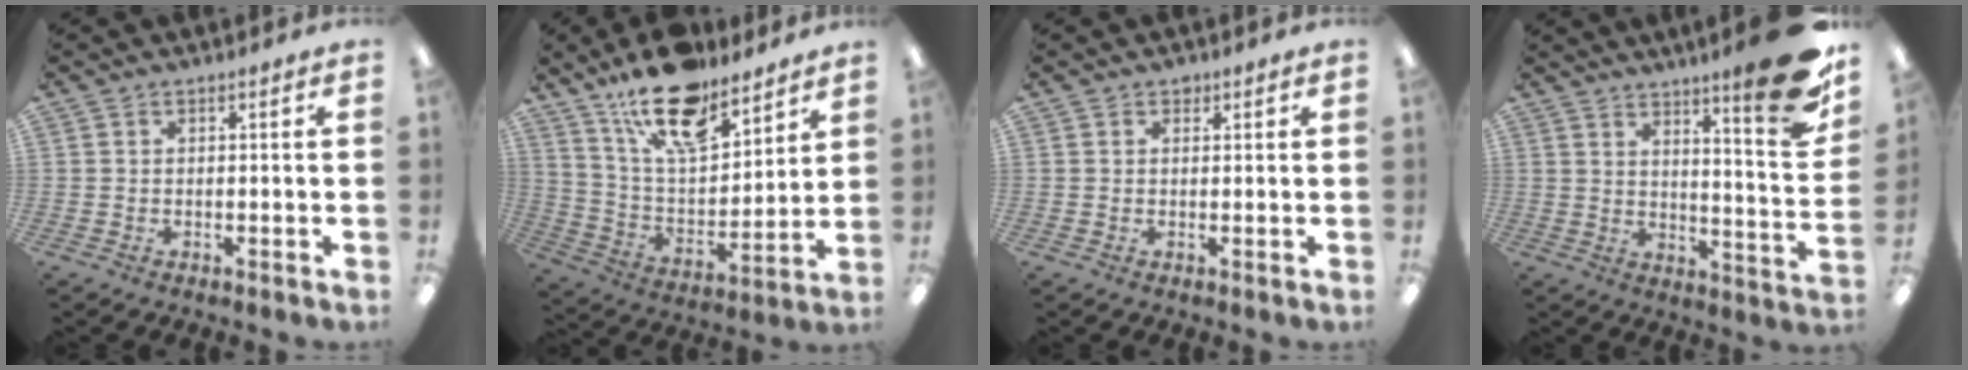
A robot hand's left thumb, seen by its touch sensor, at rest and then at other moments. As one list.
[{"total": 19.0, "force": [13.7, 7.9, 10.5], "torque": [-0.182, -0.074, 0.240]}, {"total": 1.1, "force": [0.8, 0.6, 0.4], "torque": [-0.001, -0.002, 0.013]}, {"total": 16.1, "force": [10.8, 2.3, 11.6], "torque": [-0.162, -0.086, 0.171]}]